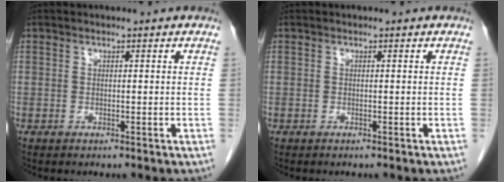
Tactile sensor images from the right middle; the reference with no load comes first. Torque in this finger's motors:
{"motor_torque": [-0.24, 0.07, -0.07, -0.01]}